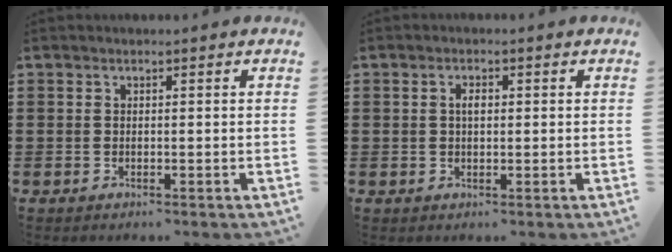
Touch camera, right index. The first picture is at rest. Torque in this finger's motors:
{"motor_torque": [0.48, -0.43, 0.24, 0.04]}